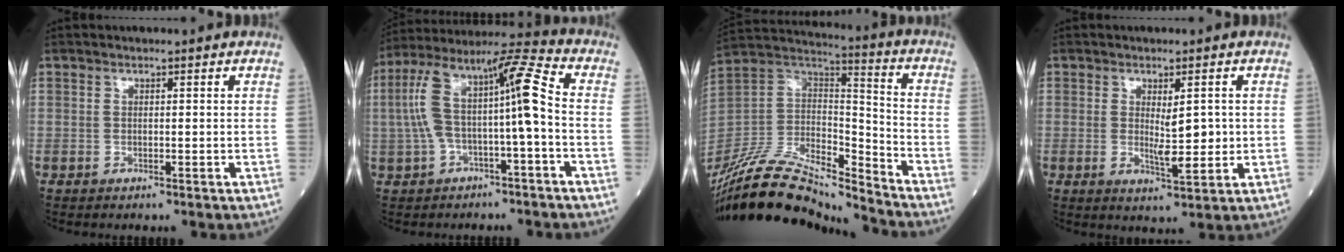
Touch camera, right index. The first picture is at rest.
{"total": 13.5, "force": [-0.5, 2.3, 13.3], "torque": [-0.260, 0.053, -0.008]}
{"total": 23.4, "force": [-21.1, 4.0, 9.3], "torque": [-0.227, -0.001, -0.378]}
{"total": 4.8, "force": [0.3, 1.2, 4.7], "torque": [-0.078, -0.010, 0.009]}